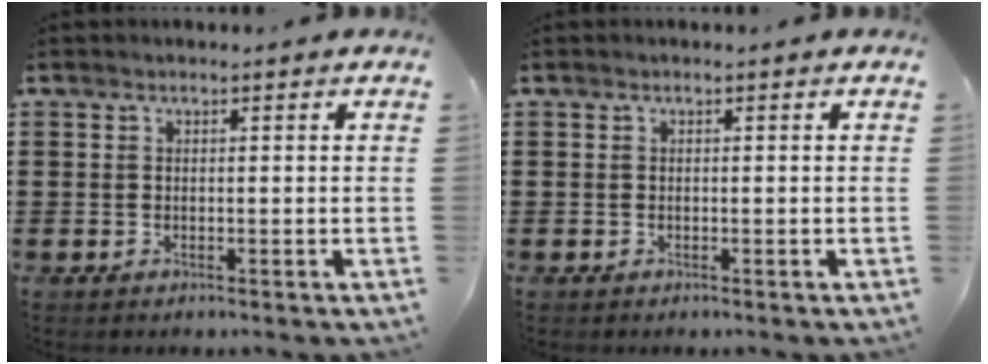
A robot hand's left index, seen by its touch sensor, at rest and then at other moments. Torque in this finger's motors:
{"motor_torque": [0.02, 0.01, 0.00, 0.01]}